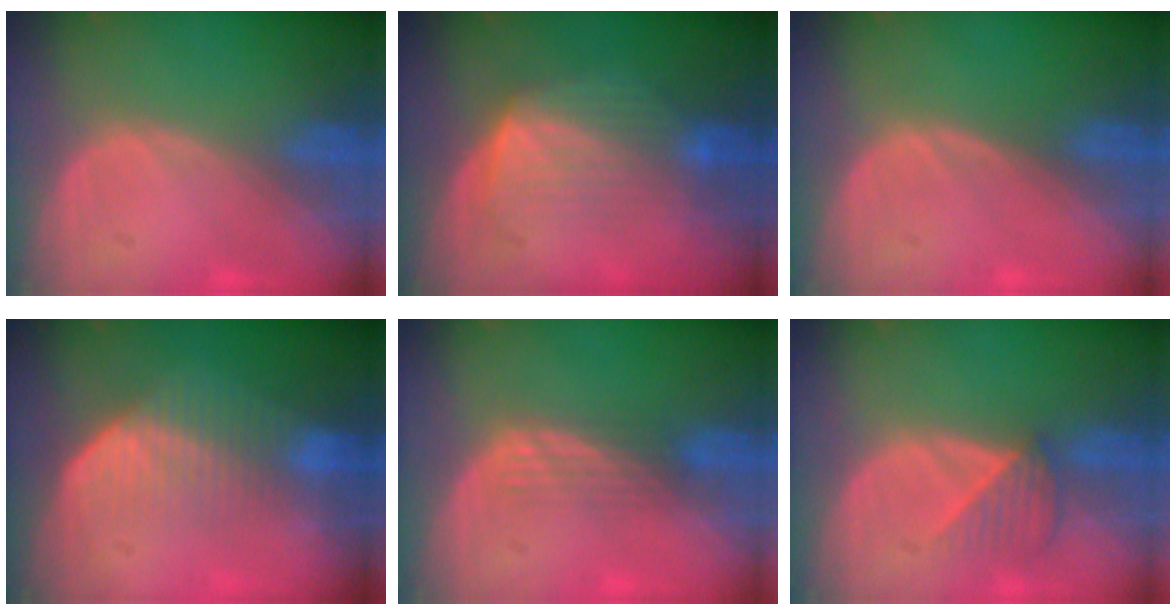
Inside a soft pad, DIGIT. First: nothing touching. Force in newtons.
{"total": 6.5, "press": 6.5, "slide": 0.7}
{"total": 0.0}
{"total": 7.2, "press": 6.1, "slide": 3.8}
{"total": 2.9, "press": 2.5, "slide": 1.5}
{"total": 3.4, "press": 3.4, "slide": 0.7}